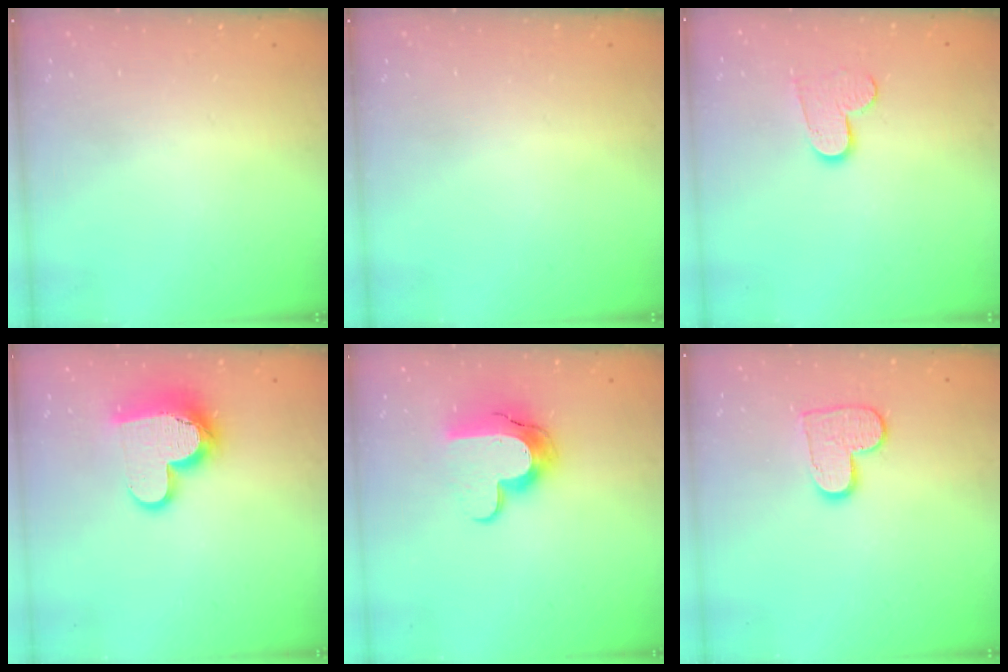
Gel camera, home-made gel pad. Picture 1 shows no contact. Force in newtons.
{"total": 0.0}
{"total": 8.5, "press": 8.5, "slide": 0.5}
{"total": 14.6, "press": 14.5, "slide": 1.2}
{"total": 13.0, "press": 13.0, "slide": 1.0}
{"total": 9.9, "press": 9.9, "slide": 0.3}